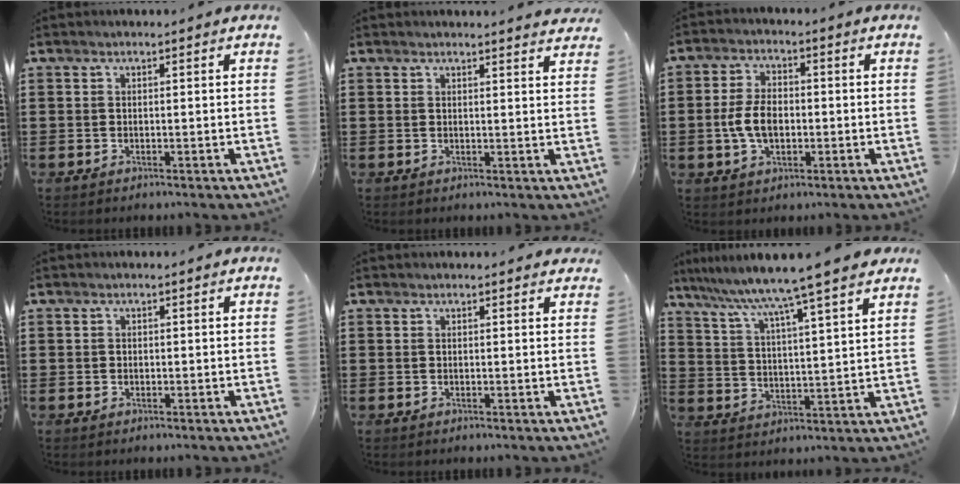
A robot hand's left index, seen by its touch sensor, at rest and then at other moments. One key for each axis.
{"total": 1.9, "fx": 1.8, "fy": -0.1, "fz": 0.5, "tx": -0.005, "ty": -0.006, "tz": 0.033}
{"total": 6.1, "fx": -0.9, "fy": 3.6, "fz": 4.8, "tx": -0.116, "ty": 0.000, "tz": -0.024}
{"total": 0.5, "fx": -0.1, "fy": 0.5, "fz": 0.1, "tx": -0.004, "ty": 0.003, "tz": -0.001}
{"total": 0.7, "fx": 0.5, "fy": 0.3, "fz": 0.4, "tx": -0.001, "ty": -0.002, "tz": 0.008}
{"total": 7.6, "fx": 6.6, "fy": -1.6, "fz": 3.5, "tx": -0.096, "ty": -0.047, "tz": 0.101}